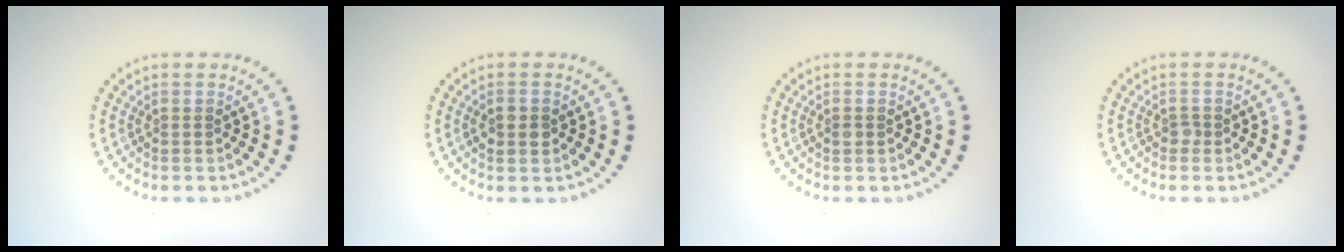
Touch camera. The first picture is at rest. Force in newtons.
{"total": 2.2, "press": 2.2, "slide": 0.0}
{"total": 0.6, "press": 0.6, "slide": 0.2}
{"total": 0.6, "press": 0.5, "slide": 0.4}